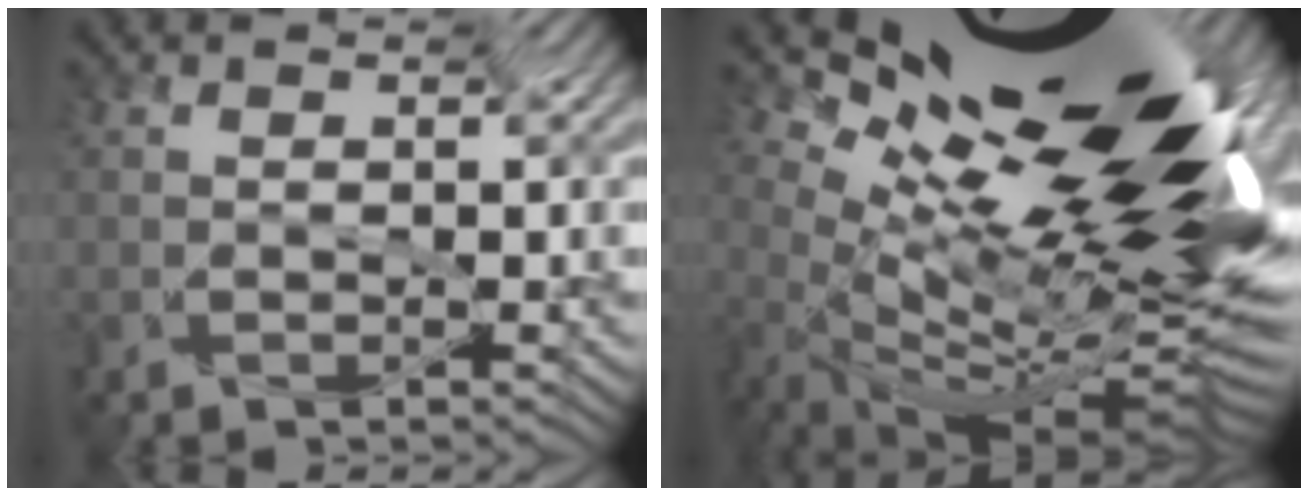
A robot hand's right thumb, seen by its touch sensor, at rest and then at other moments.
{"total": 13.5, "force": [3.2, 3.2, 12.8], "torque": [-0.171, 0.034, 0.050]}